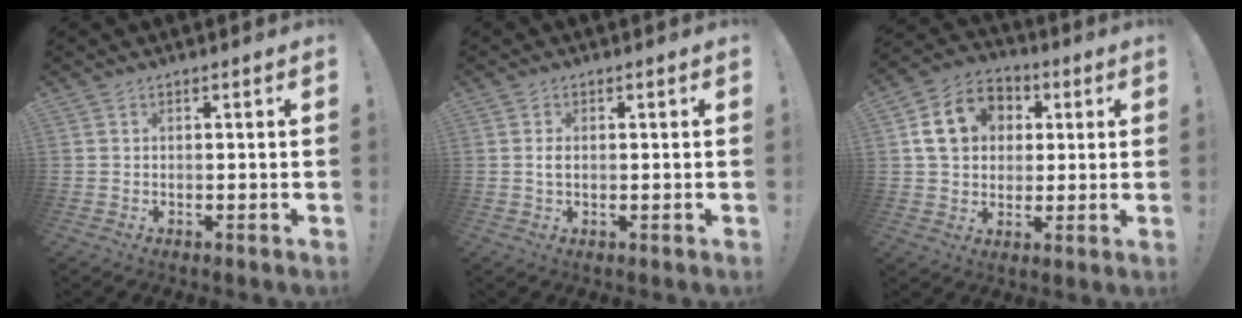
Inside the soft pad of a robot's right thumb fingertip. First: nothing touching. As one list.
[{"total": 1.6, "force": [-0.1, 0.9, 1.3], "torque": [-0.026, 0.003, -0.003]}, {"total": 14.6, "force": [3.9, 11.7, 7.7], "torque": [-0.114, 0.005, 0.084]}]